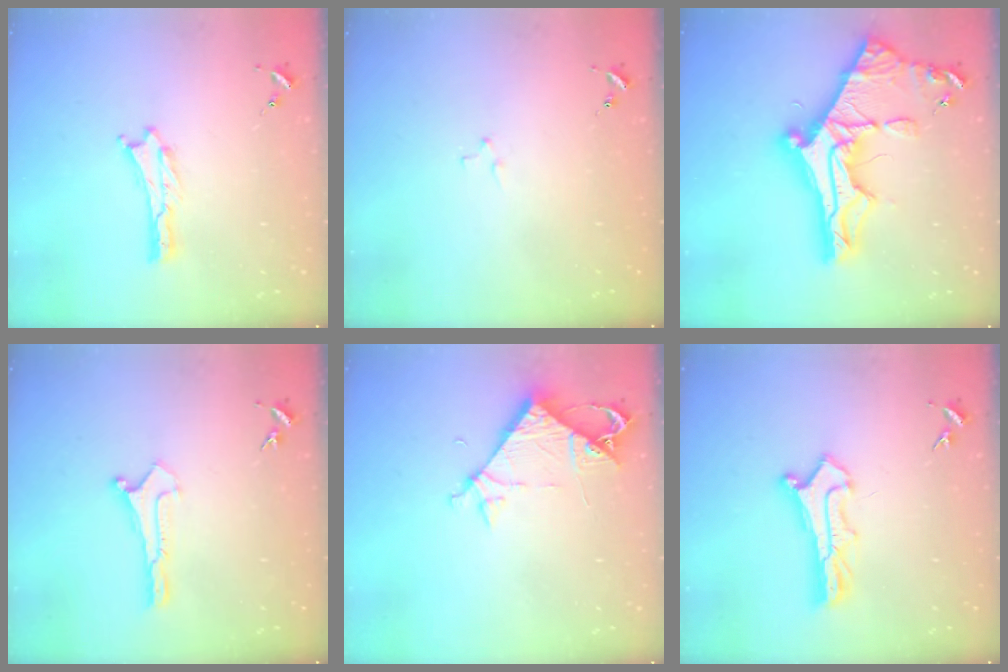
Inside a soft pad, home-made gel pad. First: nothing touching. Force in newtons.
{"total": 2.1, "press": 2.1, "slide": 0.2}
{"total": 12.4, "press": 12.3, "slide": 1.4}
{"total": 0.0}
{"total": 6.0, "press": 6.0, "slide": 0.4}
{"total": 2.9, "press": 2.9, "slide": 0.3}